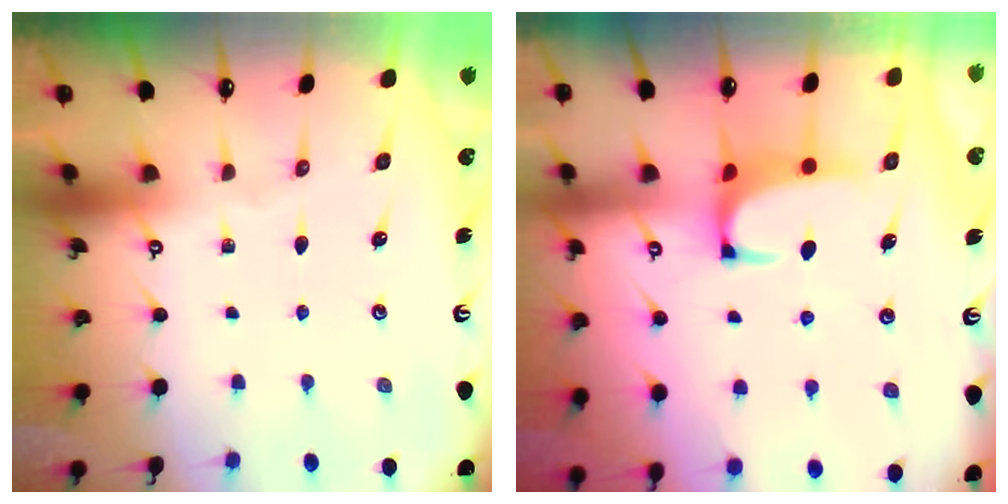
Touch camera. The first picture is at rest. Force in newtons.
{"total": 1.2, "press": 1.0, "slide": 0.5}